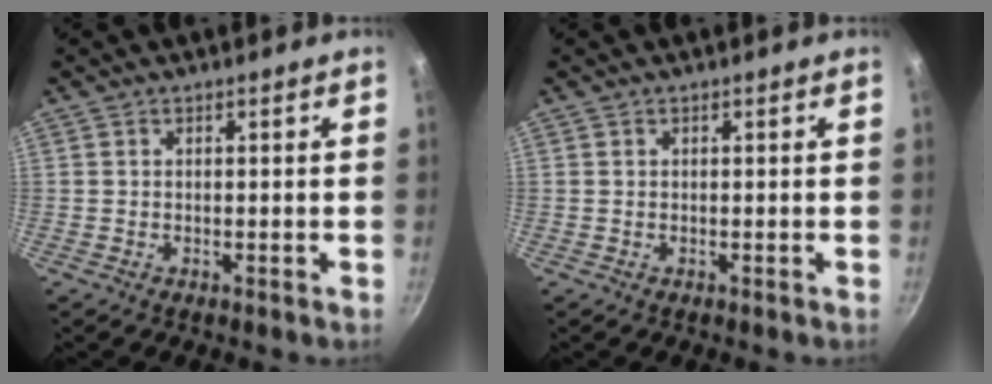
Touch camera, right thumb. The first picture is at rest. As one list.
[{"total": 0.0}]